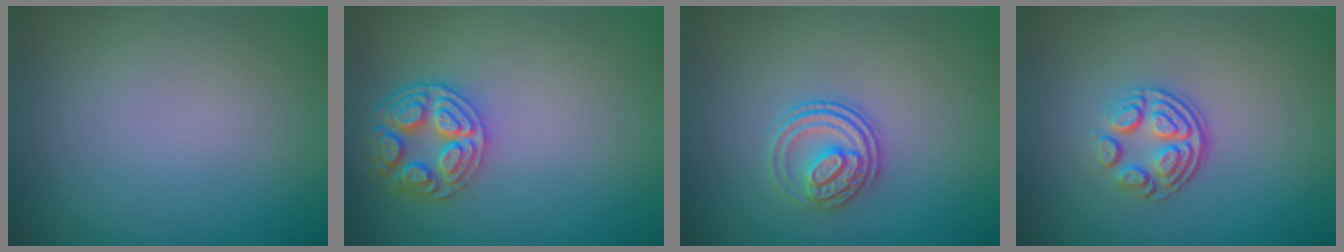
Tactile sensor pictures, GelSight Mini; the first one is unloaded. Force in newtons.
{"total": 3.8, "press": 3.5, "slide": 1.6}
{"total": 2.8, "press": 2.6, "slide": 1.2}
{"total": 3.5, "press": 2.5, "slide": 2.4}